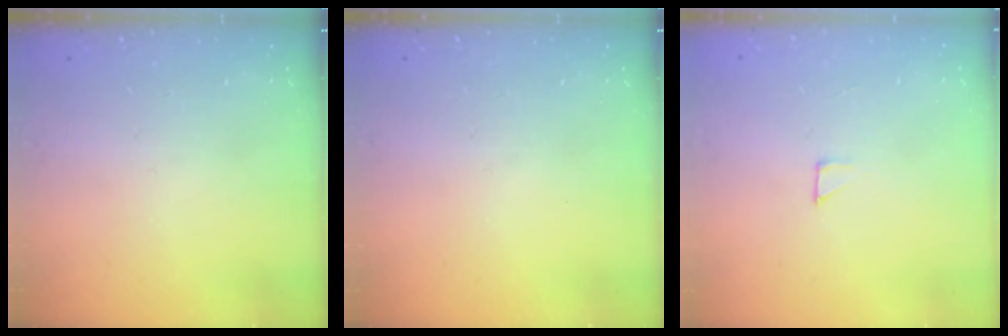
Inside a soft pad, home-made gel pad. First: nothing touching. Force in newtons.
{"total": 0.0}
{"total": 1.9, "press": 1.9, "slide": 0.1}